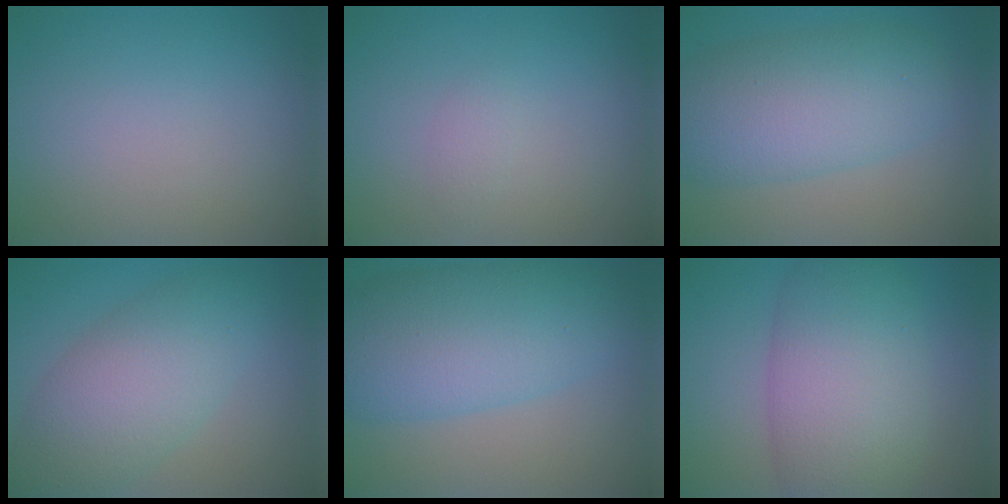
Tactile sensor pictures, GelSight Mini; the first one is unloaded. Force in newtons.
{"total": 0.8, "press": 0.8, "slide": 0.0}
{"total": 8.0, "press": 8.0, "slide": 0.5}
{"total": 6.9, "press": 6.9, "slide": 0.1}
{"total": 8.9, "press": 8.9, "slide": 0.1}
{"total": 9.6, "press": 9.6, "slide": 0.3}